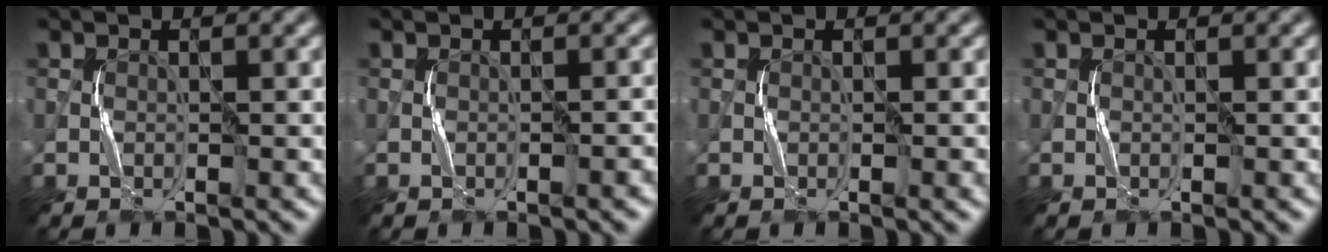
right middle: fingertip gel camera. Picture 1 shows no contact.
{"total": 0.5, "force": [-0.4, 0.0, 0.4], "torque": [-0.006, 0.005, -0.005]}
{"total": 0.7, "force": [-0.2, 0.1, 0.6], "torque": [-0.007, 0.000, -0.002]}
{"total": 0.0}